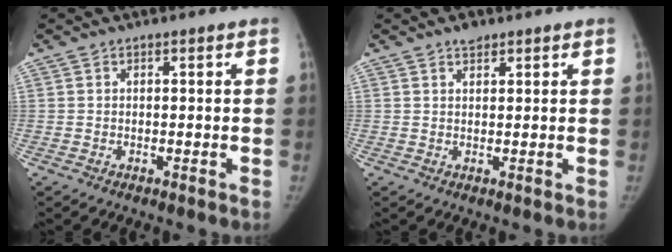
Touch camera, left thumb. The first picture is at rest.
{"total": 1.9, "force": [1.4, 0.9, 0.8], "torque": [-0.006, -0.009, 0.022]}